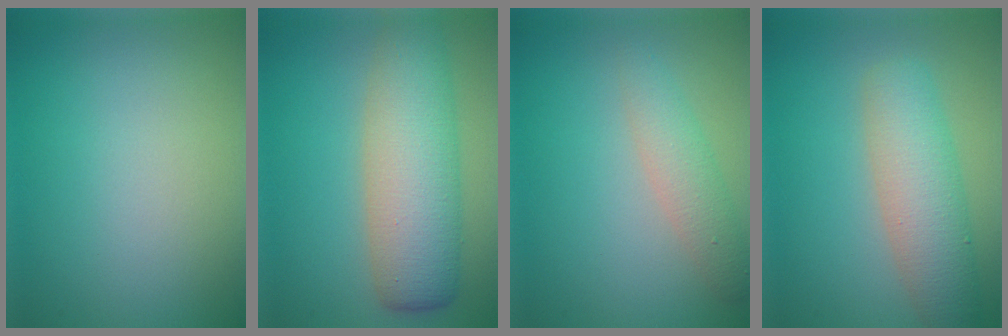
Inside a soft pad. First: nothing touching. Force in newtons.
{"total": 7.6, "press": 7.6, "slide": 0.3}
{"total": 2.6, "press": 2.6, "slide": 0.2}
{"total": 5.5, "press": 5.5, "slide": 0.3}